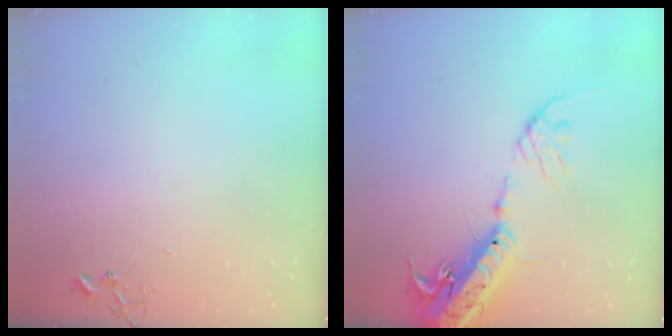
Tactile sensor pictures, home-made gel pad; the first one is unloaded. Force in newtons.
{"total": 19.6, "press": 19.1, "slide": 4.3}